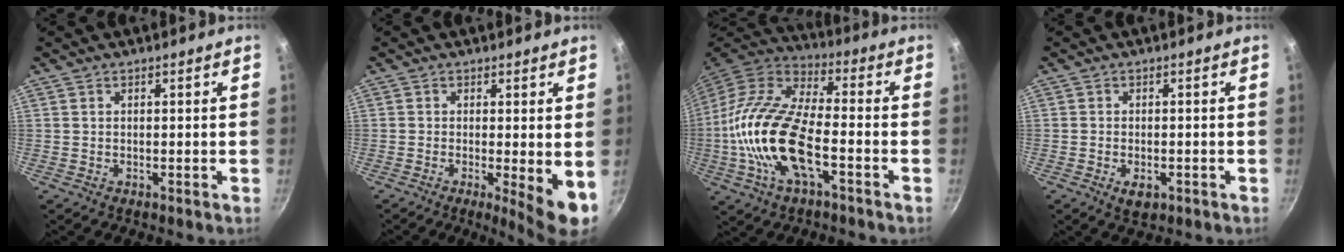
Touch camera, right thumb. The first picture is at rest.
{"total": 6.5, "force": [-0.8, 1.4, 6.3], "torque": [-0.084, -0.013, -0.008]}
{"total": 20.2, "force": [-5.0, 9.0, 17.4], "torque": [-0.335, 0.031, -0.111]}
{"total": 3.4, "force": [-1.4, 1.9, 2.4], "torque": [-0.037, 0.003, -0.019]}